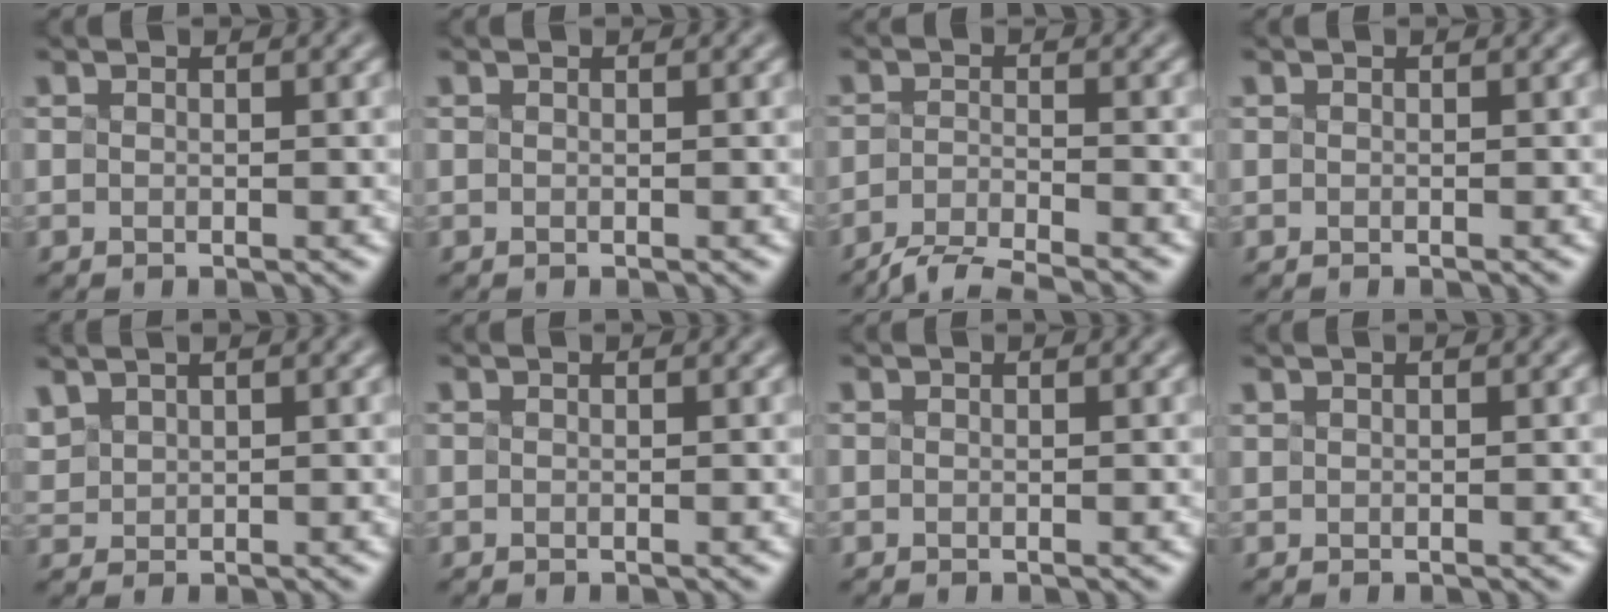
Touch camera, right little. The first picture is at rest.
{"total": 0.0}
{"total": 4.0, "force": [-3.9, 0.0, 0.9], "torque": [-0.018, -0.002, -0.065]}
{"total": 0.5, "force": [-0.3, -0.2, -0.3], "torque": [0.000, 0.001, 0.000]}
{"total": 1.6, "force": [1.6, 0.2, 0.1], "torque": [-0.026, 0.021, 0.047]}
{"total": 0.0}
{"total": 0.0}
{"total": 1.4, "force": [0.9, 0.7, 0.7], "torque": [-0.005, 0.015, 0.004]}